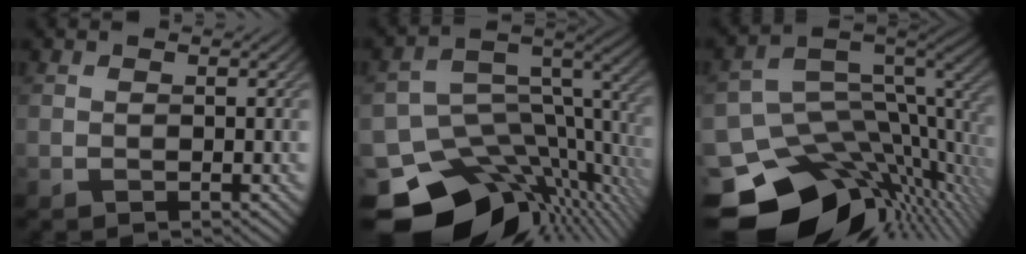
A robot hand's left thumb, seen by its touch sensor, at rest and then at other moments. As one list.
[{"total": 14.8, "force": [-8.6, 8.7, 8.4], "torque": [-0.166, -0.039, -0.120]}, {"total": 15.4, "force": [-7.7, 9.0, 9.8], "torque": [-0.187, -0.041, -0.110]}]